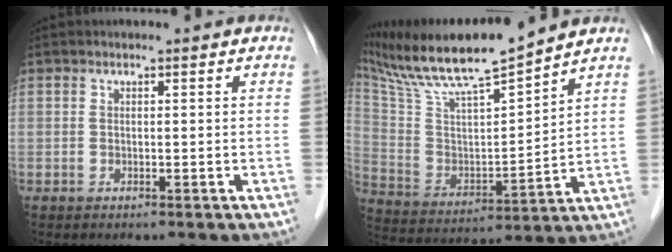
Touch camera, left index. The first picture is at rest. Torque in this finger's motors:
{"motor_torque": [-0.76, -1.38, -0.42, 0.00]}